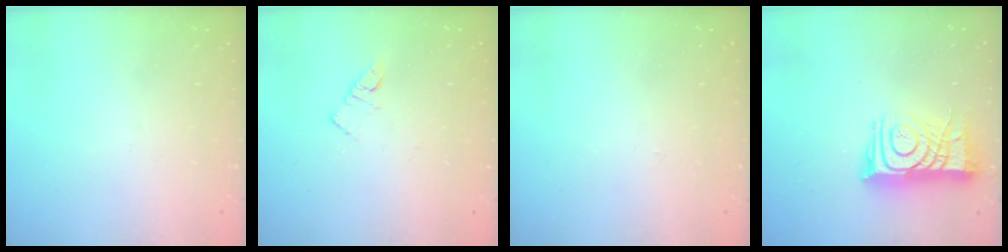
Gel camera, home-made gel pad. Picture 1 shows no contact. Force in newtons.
{"total": 3.9, "press": 3.8, "slide": 0.4}
{"total": 2.7, "press": 2.7, "slide": 0.5}
{"total": 11.8, "press": 11.7, "slide": 1.1}